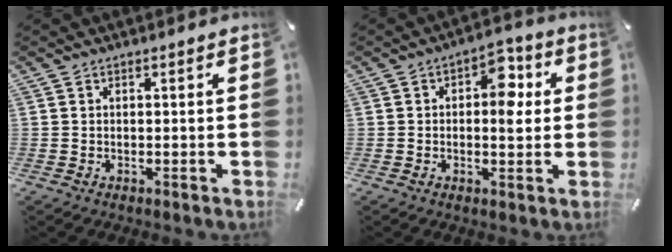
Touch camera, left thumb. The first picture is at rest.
{"total": 7.9, "force": [0.6, 4.8, 6.3], "torque": [-0.062, -0.006, 0.000]}